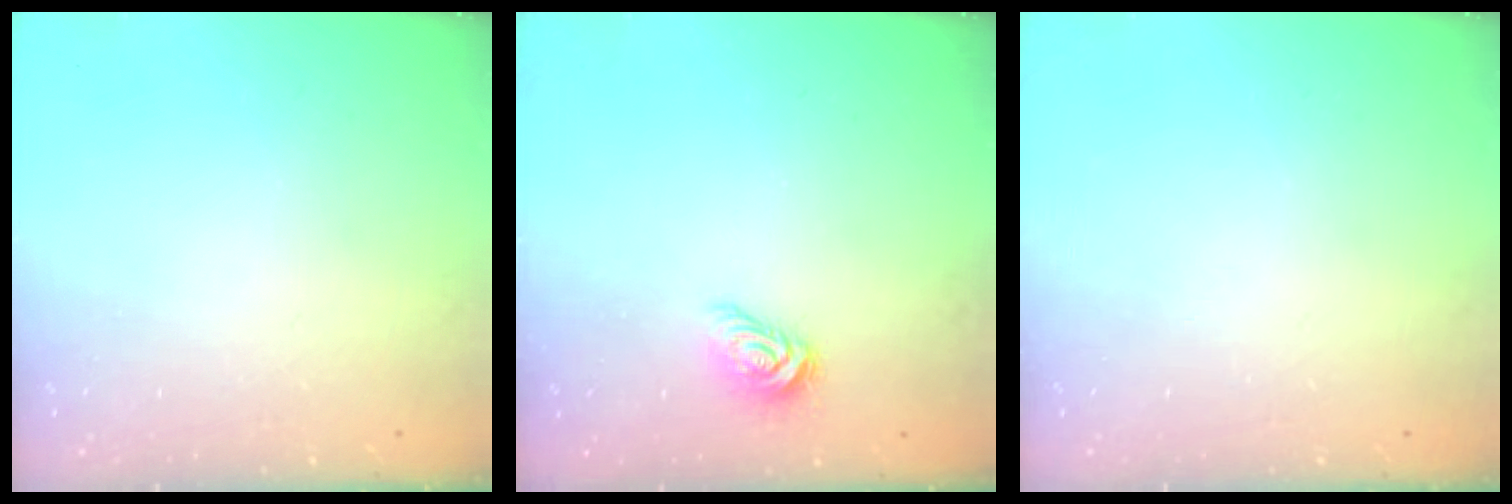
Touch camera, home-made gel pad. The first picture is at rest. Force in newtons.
{"total": 5.5, "press": 5.5, "slide": 0.6}
{"total": 0.0}